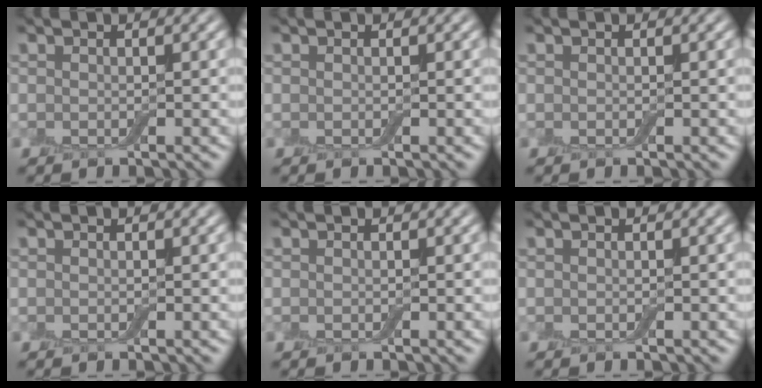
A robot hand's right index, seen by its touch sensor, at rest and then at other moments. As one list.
[{"total": 0.0}, {"total": 0.0}, {"total": 0.0}, {"total": 0.0}, {"total": 0.0}]